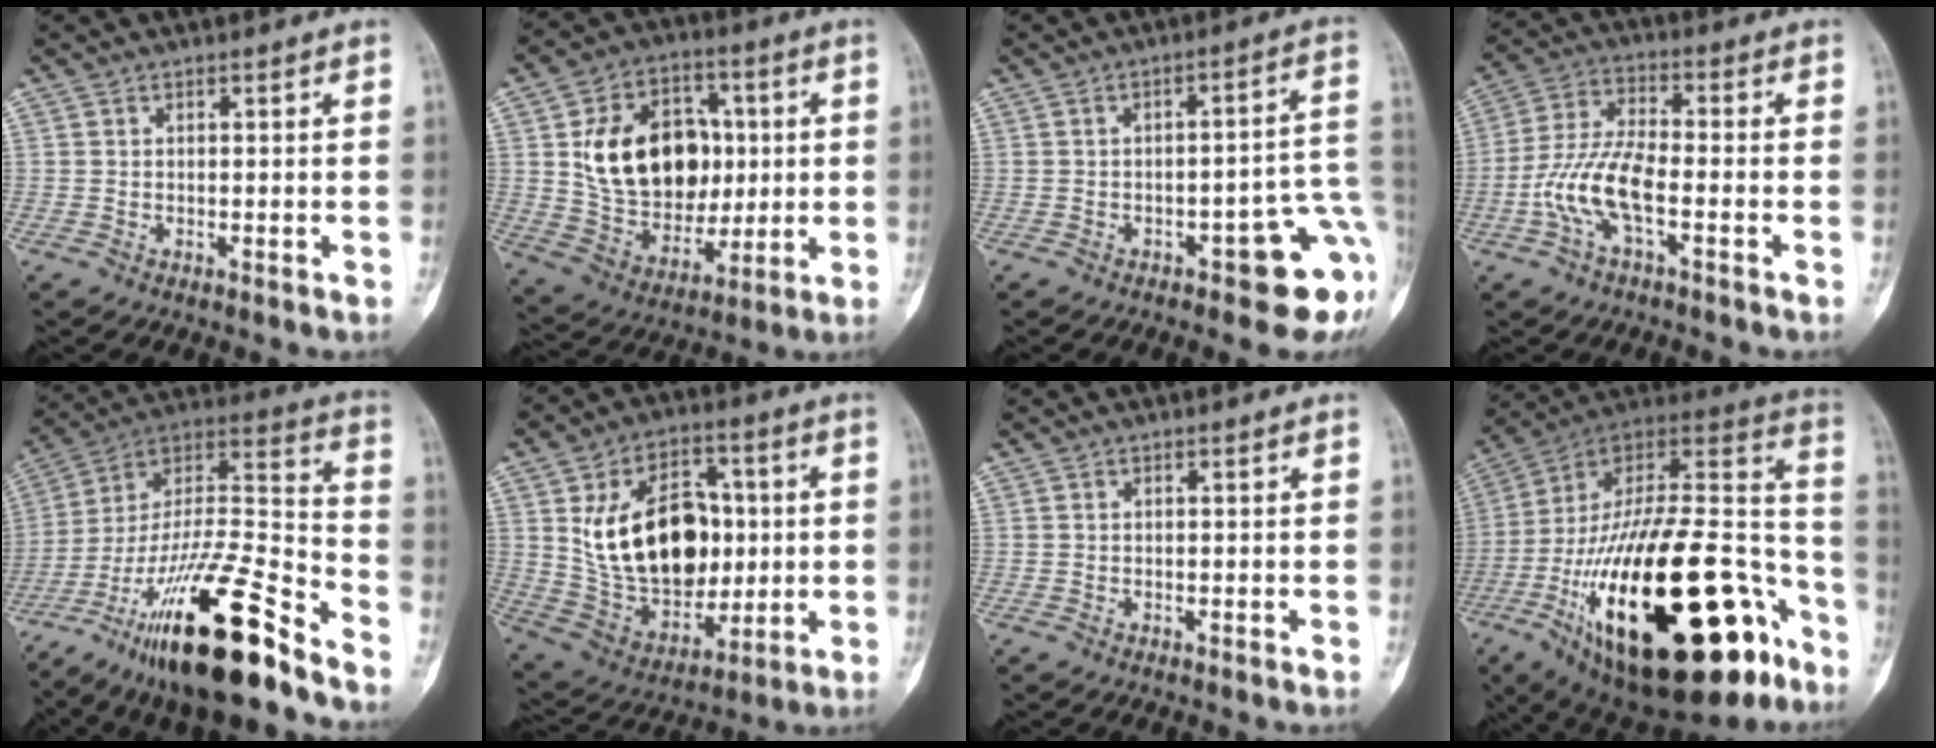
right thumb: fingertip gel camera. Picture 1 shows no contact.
{"total": 20.6, "force": [2.9, 14.9, 14.0], "torque": [-0.188, 0.004, 0.061]}
{"total": 12.3, "force": [-4.9, 4.1, 10.5], "torque": [-0.082, 0.035, -0.055]}
{"total": 10.4, "force": [-3.4, 3.8, 9.0], "torque": [-0.200, 0.033, -0.069]}
{"total": 26.6, "force": [-17.9, 5.5, 19.0], "torque": [-0.335, 0.074, -0.309]}
{"total": 23.0, "force": [2.6, 15.3, 17.0], "torque": [-0.250, 0.003, 0.064]}
{"total": 0.0}
{"total": 43.8, "force": [-18.3, 18.0, 35.5], "torque": [-0.545, 0.054, -0.288]}